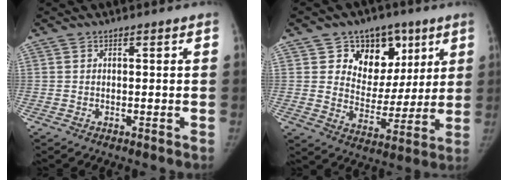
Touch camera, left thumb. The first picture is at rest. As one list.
[{"total": 13.6, "force": [6.3, 10.5, 5.9], "torque": [-0.034, -0.019, 0.101]}]